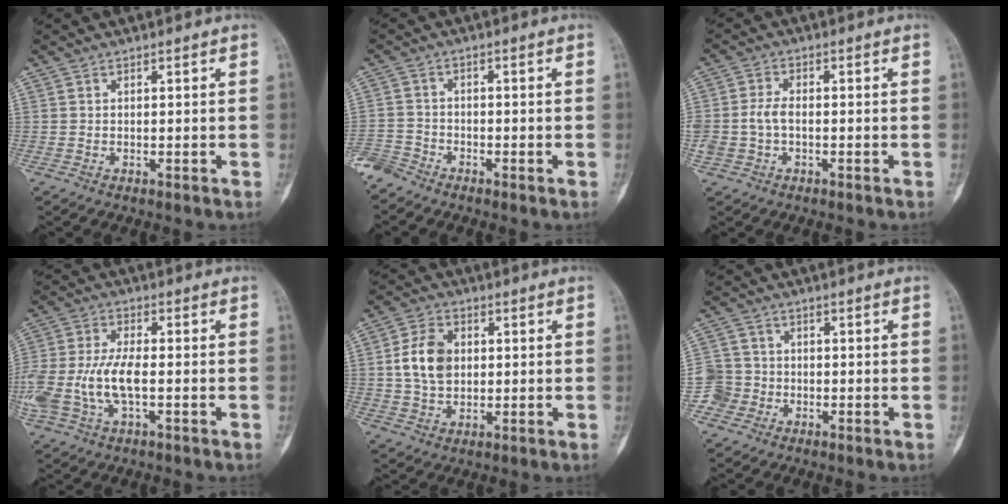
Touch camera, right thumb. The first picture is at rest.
{"total": 3.7, "force": [-3.5, 1.2, 0.1], "torque": [-0.007, -0.001, -0.079]}
{"total": 4.4, "force": [-0.7, 2.9, 3.3], "torque": [-0.076, 0.015, -0.015]}
{"total": 12.7, "force": [-2.3, 6.0, 11.0], "torque": [-0.256, 0.016, -0.040]}
{"total": 8.8, "force": [1.0, 6.4, 6.0], "torque": [-0.096, 0.005, 0.016]}
{"total": 4.7, "force": [-1.7, 4.4, 0.2], "torque": [0.020, 0.018, -0.038]}